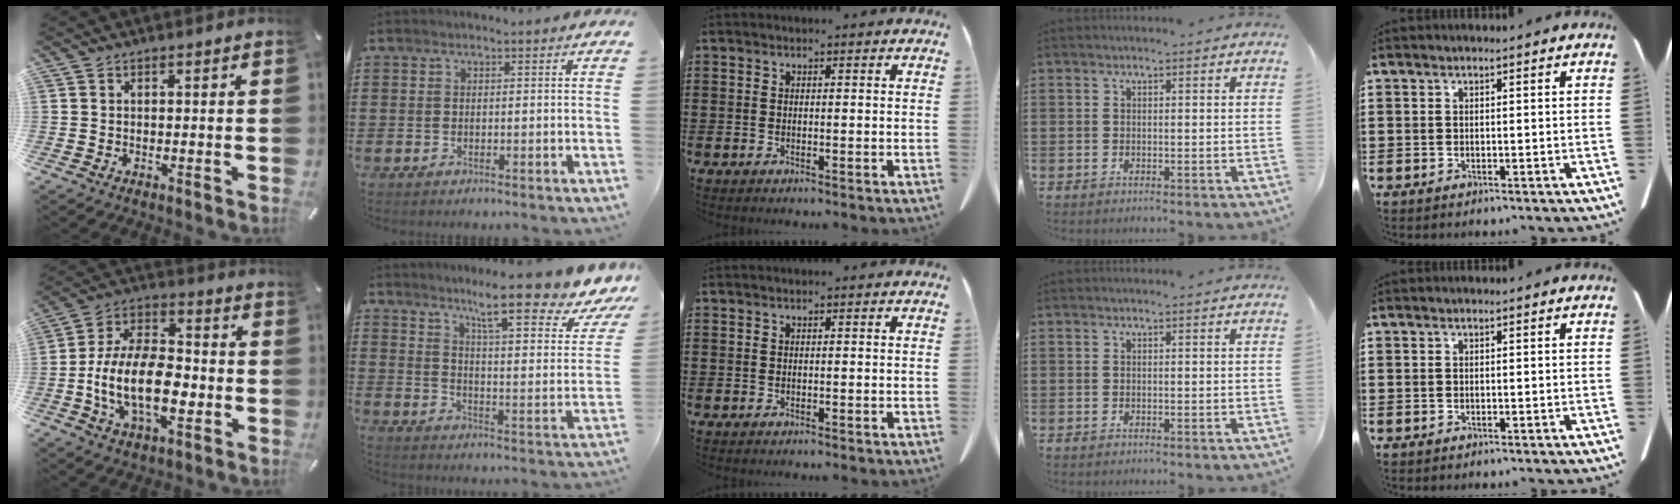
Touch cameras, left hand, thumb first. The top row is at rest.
{"thumb": {"total": 16.4, "force": [-4.5, 9.8, 12.4], "torque": [-0.263, 0.011, -0.080]}, "index": {"total": 11.8, "force": [8.8, 0.6, 7.8], "torque": [-0.137, -0.054, 0.136]}}